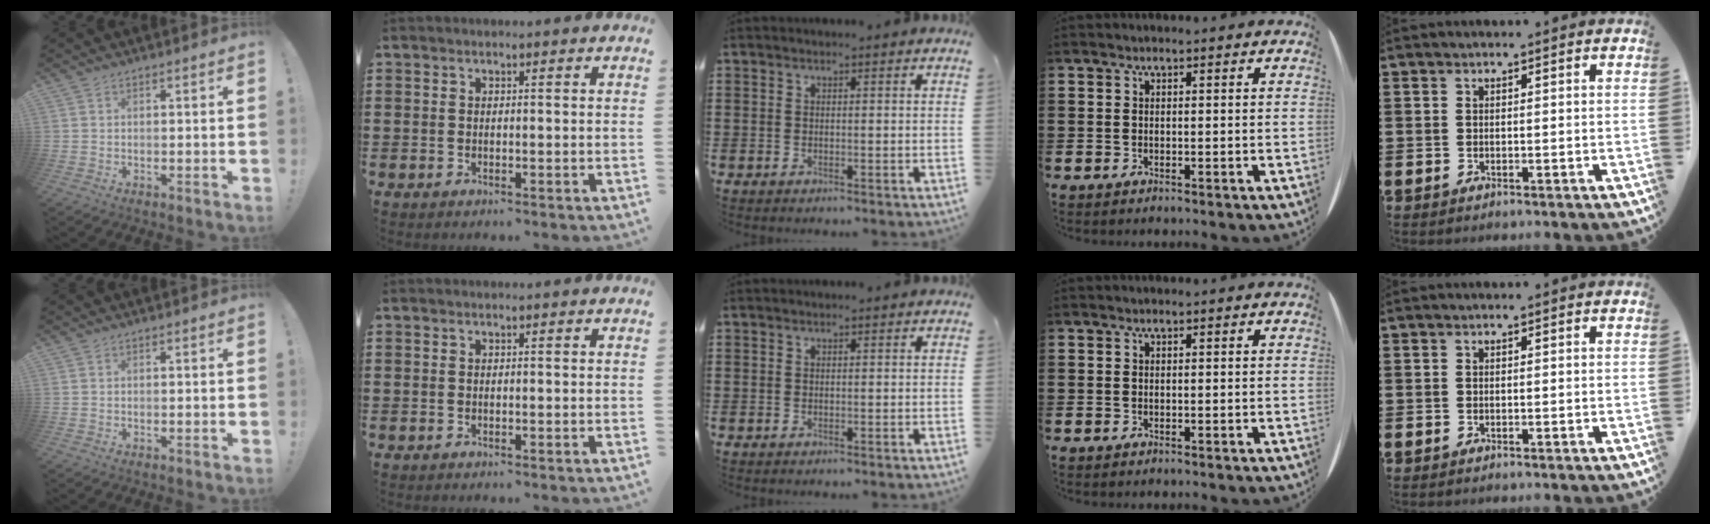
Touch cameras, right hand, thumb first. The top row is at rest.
{}